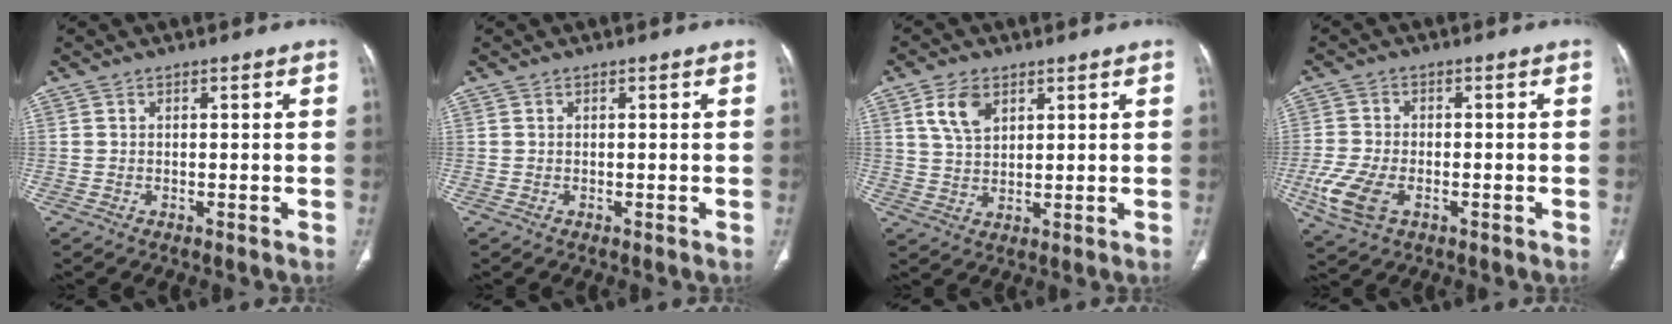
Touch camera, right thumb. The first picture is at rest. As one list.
[{"total": 0.0}, {"total": 6.4, "force": [3.0, 3.8, 4.1], "torque": [-0.066, -0.012, 0.062]}, {"total": 8.6, "force": [-3.0, 5.1, 6.3], "torque": [-0.147, 0.003, -0.053]}]